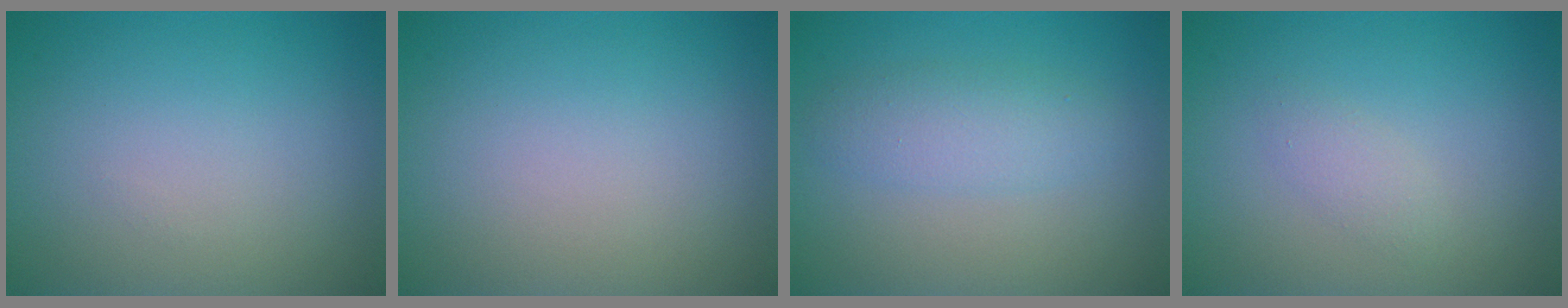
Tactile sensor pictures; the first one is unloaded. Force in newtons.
{"total": 0.0}
{"total": 2.8, "press": 2.8, "slide": 0.1}
{"total": 1.2, "press": 1.2, "slide": 0.0}